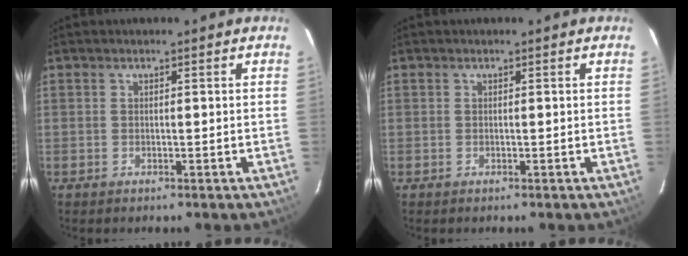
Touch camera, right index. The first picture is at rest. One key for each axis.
{"total": 0.0}